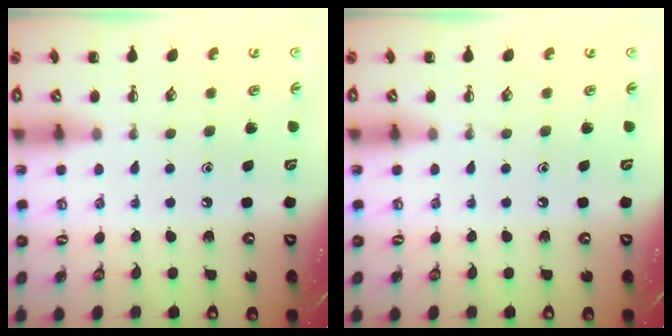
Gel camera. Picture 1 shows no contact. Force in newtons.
{"total": 0.0}